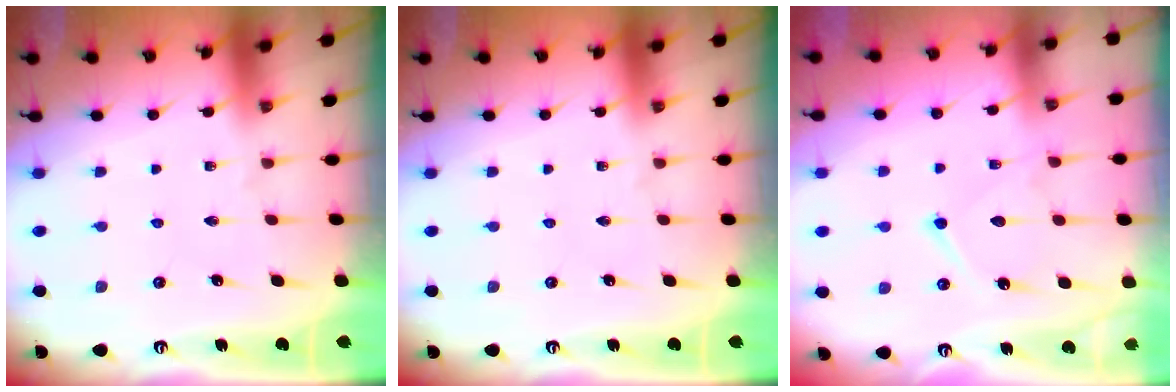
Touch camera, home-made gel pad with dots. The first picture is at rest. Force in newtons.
{"total": 0.0}
{"total": 11.1, "press": 11.1, "slide": 1.1}